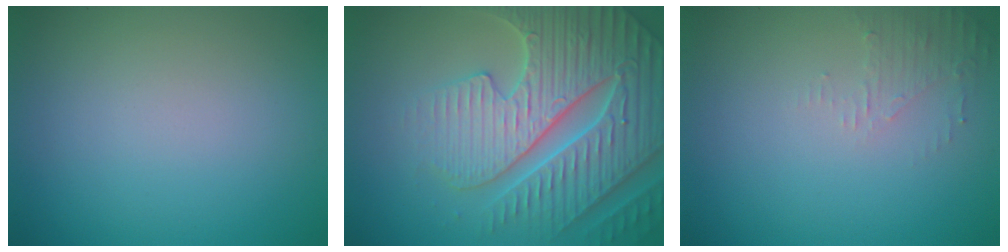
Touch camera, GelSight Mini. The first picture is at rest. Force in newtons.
{"total": 7.6, "press": 7.4, "slide": 1.7}
{"total": 1.6, "press": 1.5, "slide": 0.4}